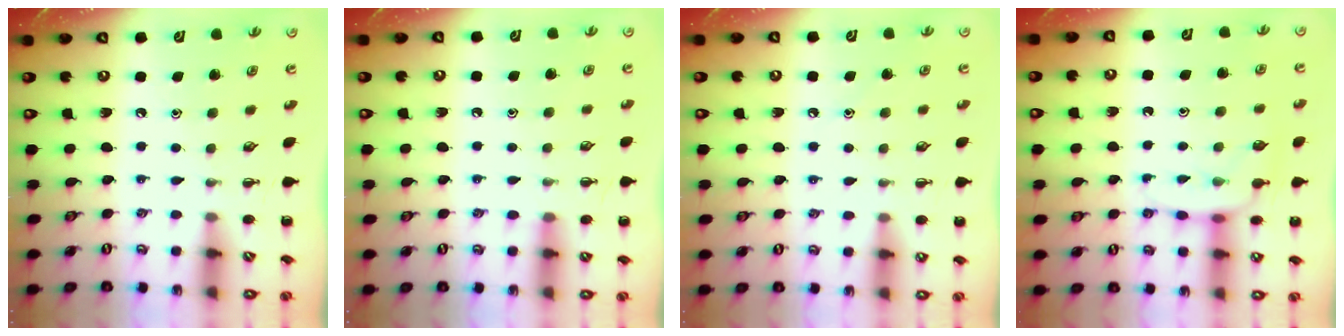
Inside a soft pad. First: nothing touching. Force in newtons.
{"total": 7.8, "press": 7.5, "slide": 2.2}
{"total": 7.8, "press": 7.4, "slide": 2.6}
{"total": 8.1, "press": 7.9, "slide": 1.5}